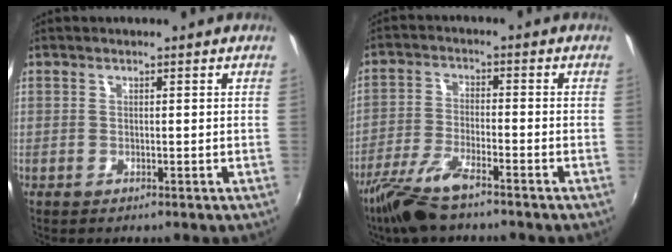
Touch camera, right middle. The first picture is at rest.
{"total": 9.2, "force": [-6.9, 2.1, 5.8], "torque": [-0.135, -0.016, -0.136]}